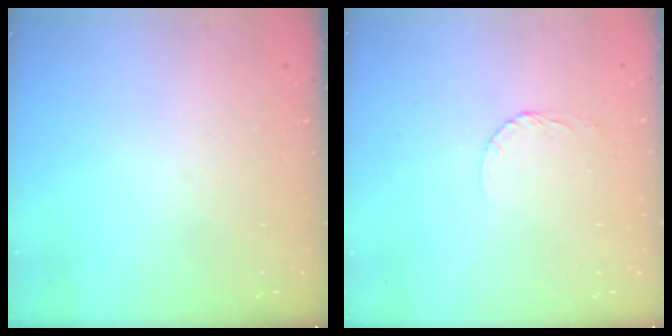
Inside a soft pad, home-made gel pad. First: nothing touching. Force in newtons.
{"total": 2.6, "press": 2.6, "slide": 0.1}